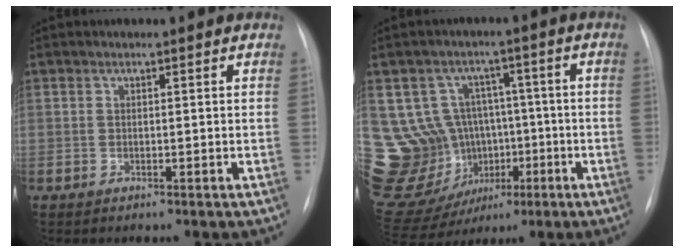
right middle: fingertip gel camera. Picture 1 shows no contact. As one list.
[{"total": 18.2, "force": [-1.6, 16.7, 7.1], "torque": [-0.159, 0.064, 0.014]}]